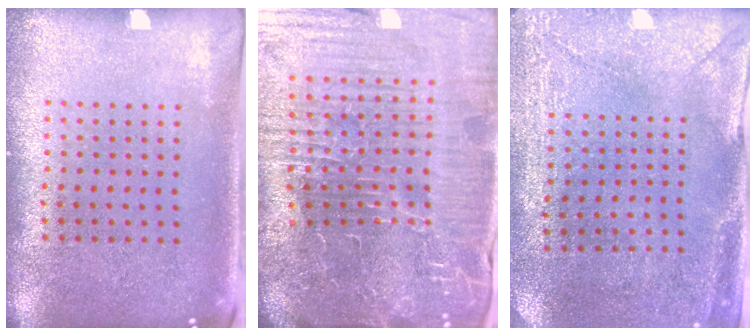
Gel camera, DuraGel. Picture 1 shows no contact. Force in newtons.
{"total": 7.1, "press": 6.4, "slide": 3.1}
{"total": 2.9, "press": 2.4, "slide": 1.6}